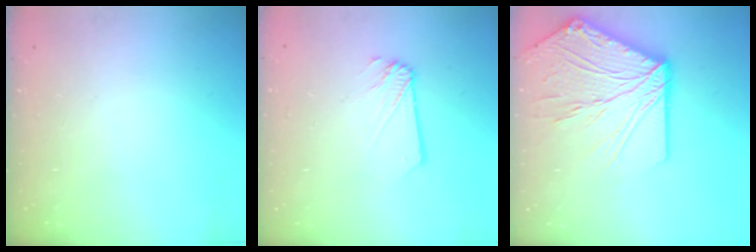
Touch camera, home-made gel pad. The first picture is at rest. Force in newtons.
{"total": 1.2, "press": 1.2, "slide": 0.1}
{"total": 22.4, "press": 22.3, "slide": 2.8}